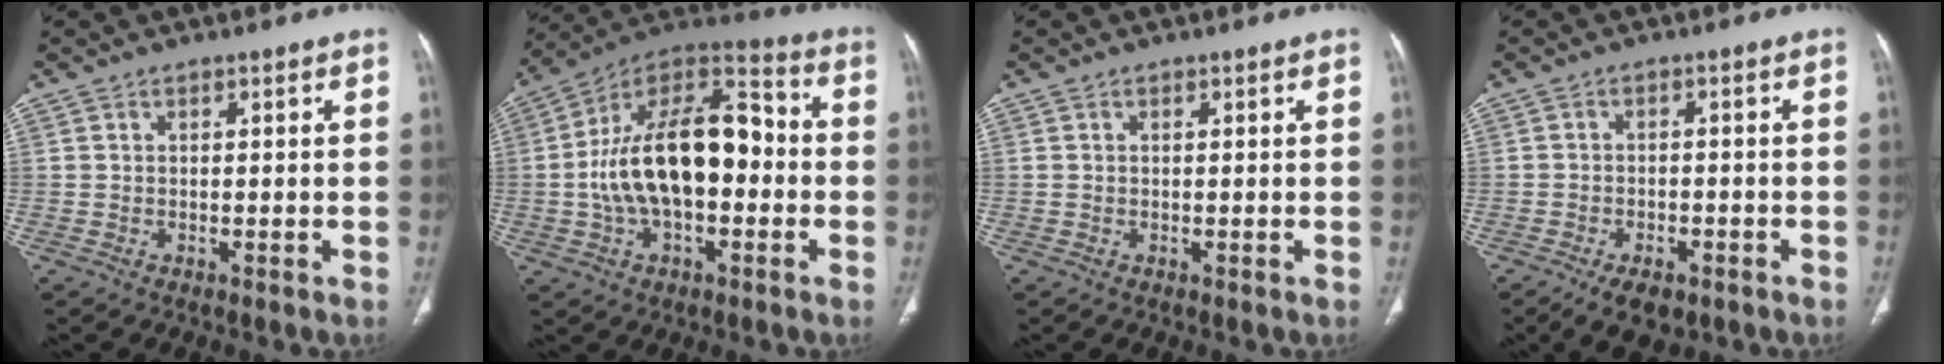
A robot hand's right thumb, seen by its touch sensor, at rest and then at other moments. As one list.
[{"total": 21.8, "force": [-1.3, 11.8, 18.3], "torque": [-0.308, 0.046, -0.024]}, {"total": 0.0}, {"total": 7.0, "force": [-4.5, 3.8, 3.9], "torque": [-0.053, 0.011, -0.067]}]